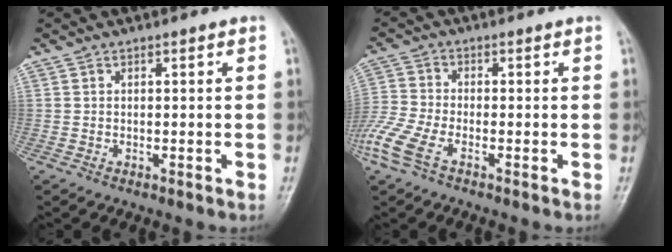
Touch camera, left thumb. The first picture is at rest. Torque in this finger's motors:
{"motor_torque": [0.08, 0.58, 0.88, 0.63, 0.10]}